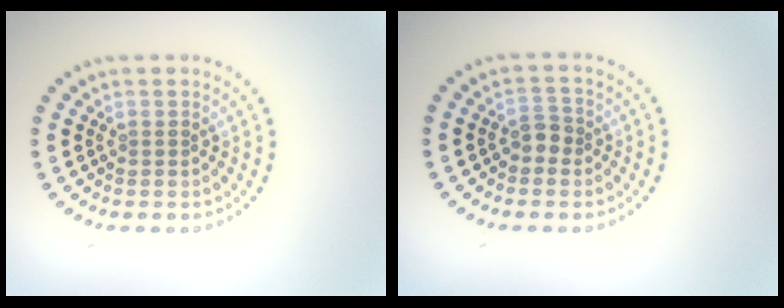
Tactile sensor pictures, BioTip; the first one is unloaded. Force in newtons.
{"total": 1.5, "press": 1.4, "slide": 0.5}